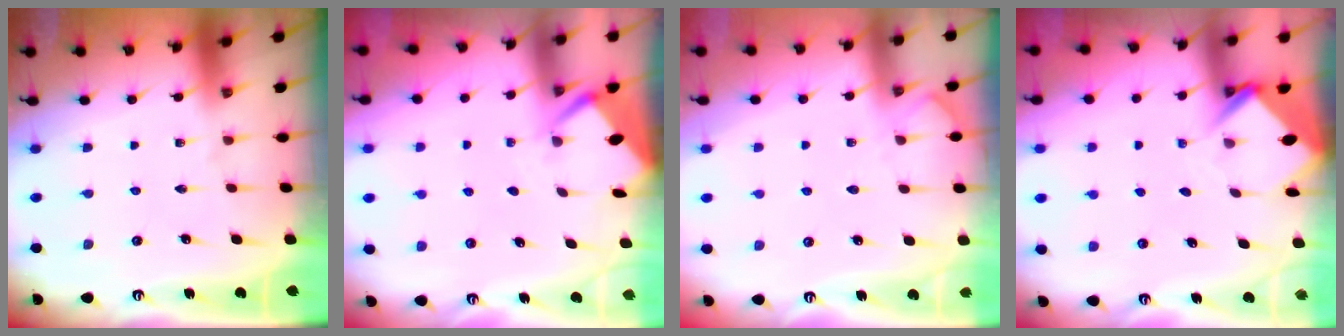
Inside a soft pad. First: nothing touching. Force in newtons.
{"total": 2.7, "press": 2.6, "slide": 0.4}
{"total": 4.5, "press": 4.5, "slide": 0.6}
{"total": 4.0, "press": 4.0, "slide": 0.2}